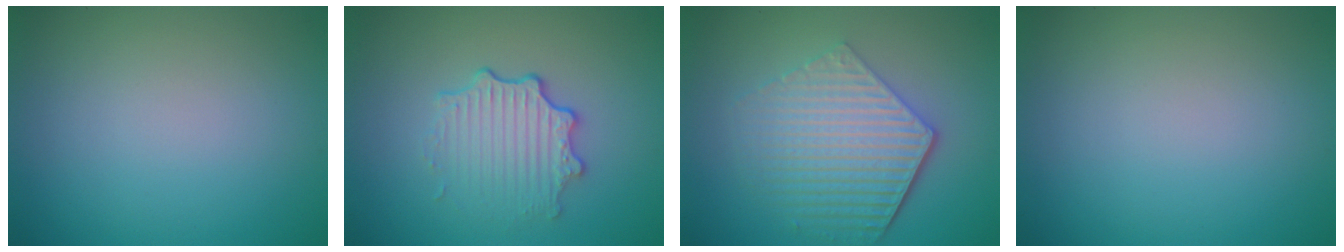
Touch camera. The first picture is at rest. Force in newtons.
{"total": 3.5, "press": 2.8, "slide": 2.1}
{"total": 6.2, "press": 4.5, "slide": 4.2}
{"total": 0.0}